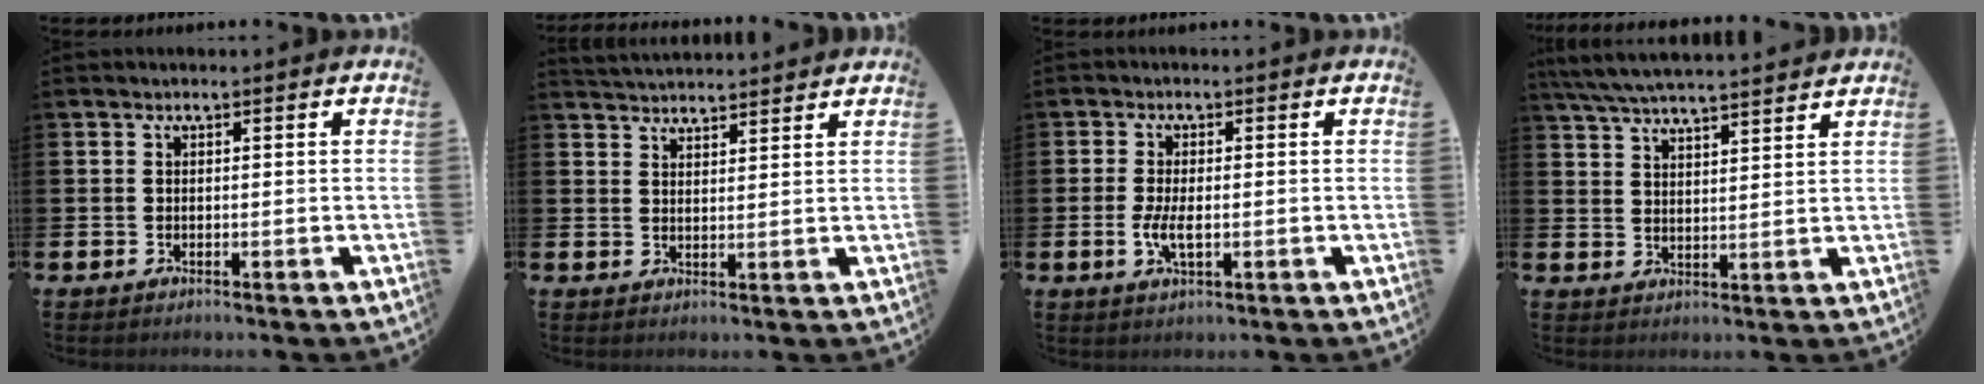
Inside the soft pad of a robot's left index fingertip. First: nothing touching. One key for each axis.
{"total": 3.7, "fx": 3.6, "fy": 0.3, "fz": 0.0, "tx": -0.004, "ty": -0.019, "tz": 0.067}
{"total": 3.5, "fx": -0.4, "fy": 1.4, "fz": 3.1, "tx": -0.049, "ty": -0.001, "tz": -0.009}
{"total": 5.9, "fx": 5.8, "fy": 0.2, "fz": 1.4, "tx": -0.048, "ty": -0.028, "tz": 0.104}